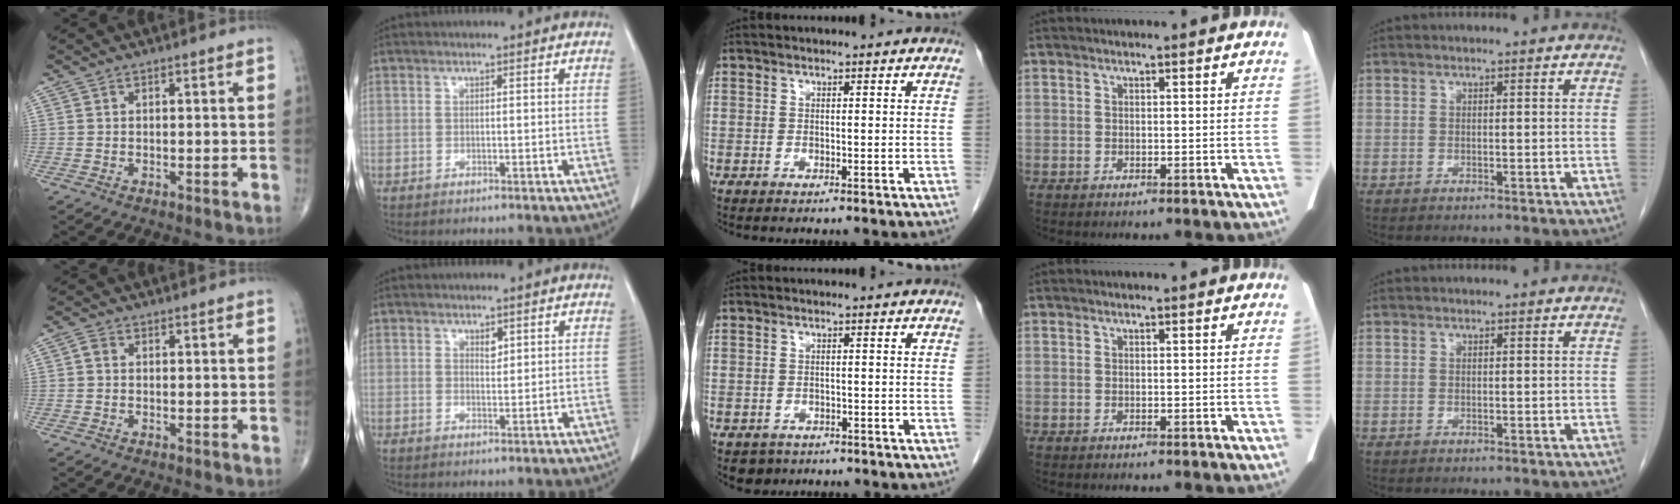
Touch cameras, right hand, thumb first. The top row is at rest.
{"thumb": {"total": 1.3, "force": [0.0, 1.0, 0.8], "torque": [-0.012, 0.001, -0.005]}, "index": {"total": 1.3, "force": [0.8, 0.7, 0.8], "torque": [-0.011, -0.005, 0.014]}, "middle": {"total": 2.6, "force": [-1.8, 1.9, 0.3], "torque": [-0.010, 0.001, -0.024]}}